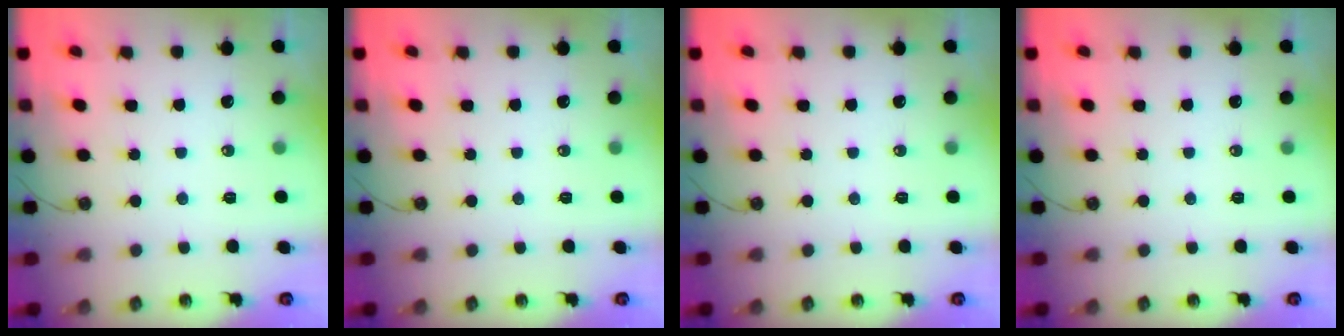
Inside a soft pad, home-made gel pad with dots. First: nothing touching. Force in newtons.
{"total": 0.0}
{"total": 0.0}
{"total": 0.0}